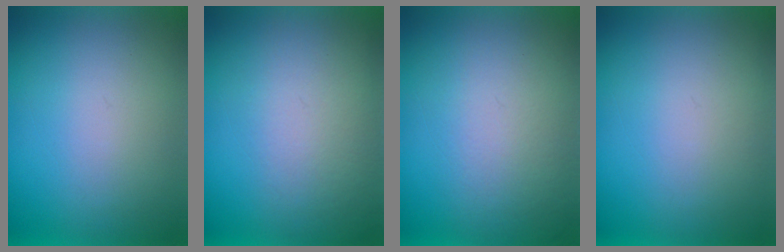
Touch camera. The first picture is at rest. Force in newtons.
{"total": 3.6}
{"total": 4.2}
{"total": 1.9}